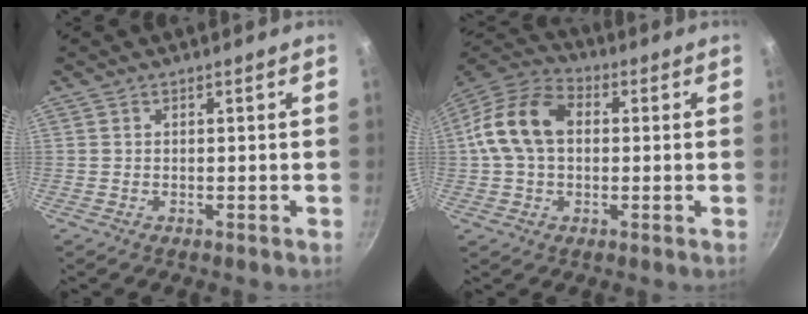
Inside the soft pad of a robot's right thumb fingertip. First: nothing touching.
{"total": 13.9, "force": [1.4, 9.7, 9.9], "torque": [-0.163, 0.029, 0.008]}